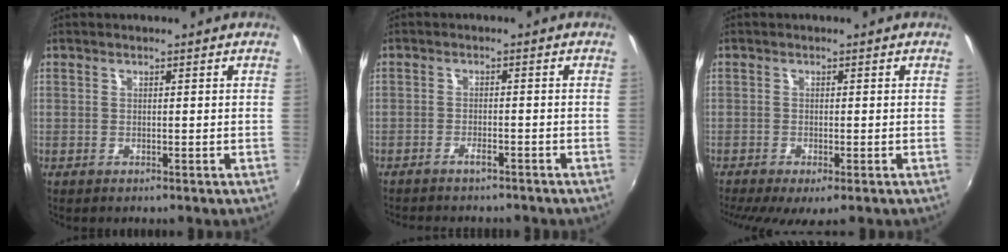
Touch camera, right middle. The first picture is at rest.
{"total": 3.7, "force": [-3.3, 0.8, 1.4], "torque": [-0.039, -0.003, -0.052]}
{"total": 5.8, "force": [-3.9, 1.1, 4.2], "torque": [-0.091, -0.029, -0.061]}